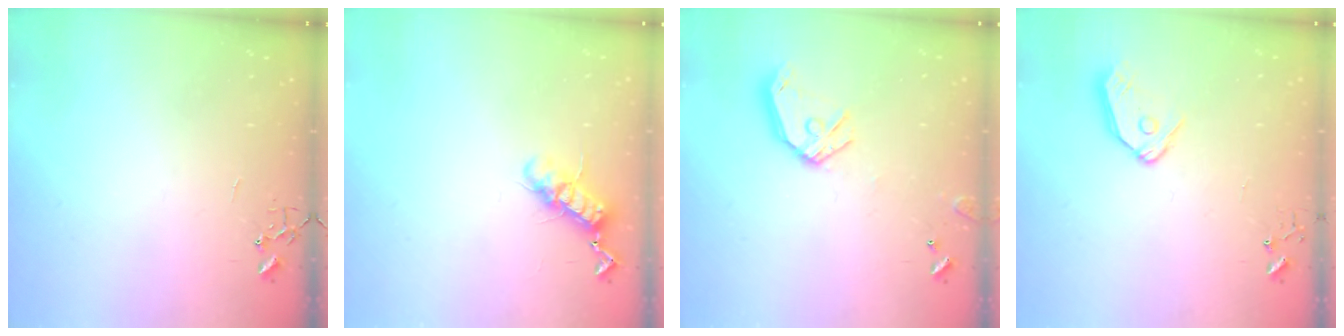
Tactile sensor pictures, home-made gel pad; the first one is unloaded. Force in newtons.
{"total": 11.0, "press": 10.9, "slide": 1.1}
{"total": 13.0, "press": 12.9, "slide": 1.9}
{"total": 9.4, "press": 9.4, "slide": 0.7}